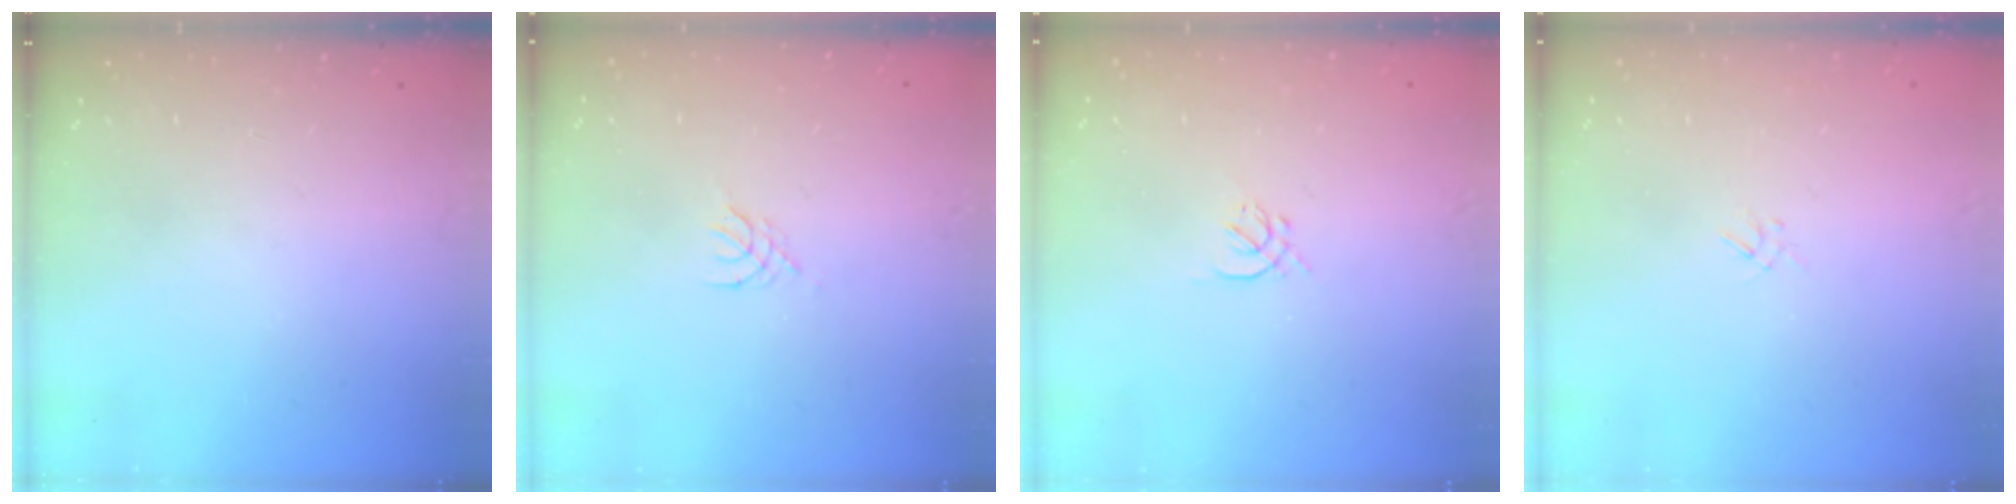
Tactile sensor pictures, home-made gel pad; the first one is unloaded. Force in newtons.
{"total": 1.2, "press": 1.2, "slide": 0.3}
{"total": 1.0, "press": 0.9, "slide": 0.4}
{"total": 1.0, "press": 0.9, "slide": 0.4}